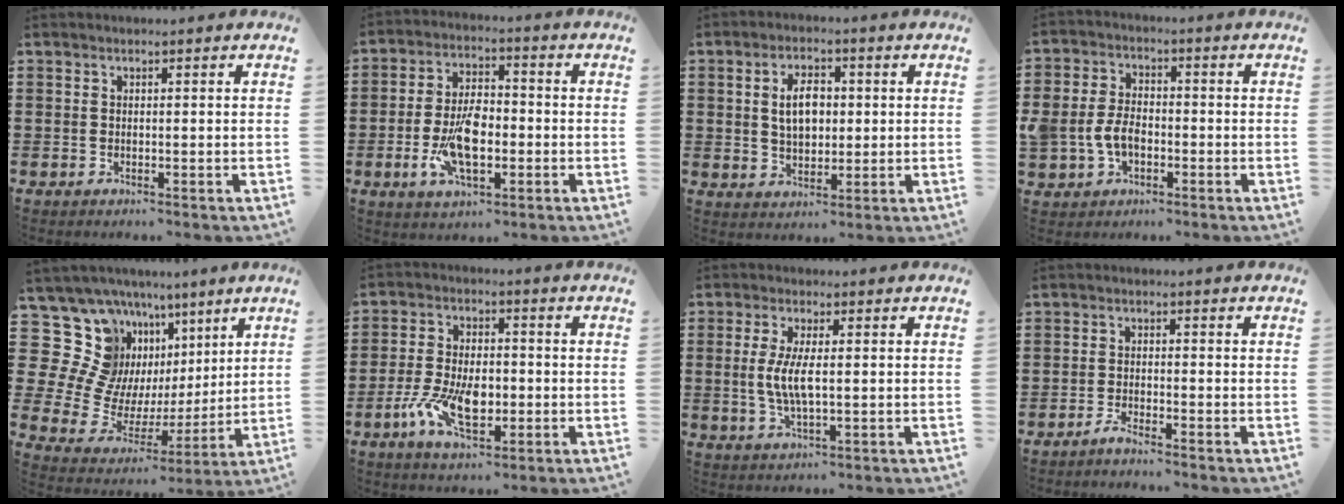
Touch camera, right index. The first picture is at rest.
{"total": 9.2, "force": [-2.1, 4.5, 7.7], "torque": [-0.172, 0.000, -0.042]}
{"total": 5.6, "force": [0.7, 3.3, 4.4], "torque": [-0.077, 0.010, 0.006]}
{"total": 5.7, "force": [-1.7, 4.0, 3.7], "torque": [-0.096, 0.001, -0.038]}
{"total": 14.5, "force": [3.9, 13.1, 4.9], "torque": [-0.165, -0.048, 0.092]}
{"total": 9.1, "force": [-2.7, 4.7, 7.3], "torque": [-0.155, 0.001, -0.048]}
{"total": 5.4, "force": [0.0, 1.6, 5.1], "torque": [-0.109, -0.003, -0.007]}
{"total": 1.6, "force": [-1.5, -0.1, 0.4], "torque": [-0.008, 0.002, -0.029]}